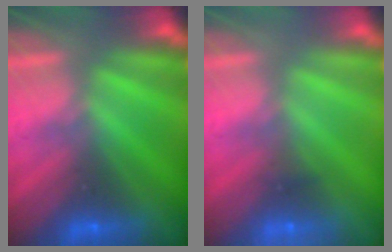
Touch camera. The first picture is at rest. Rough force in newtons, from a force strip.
{"total": 1.9}